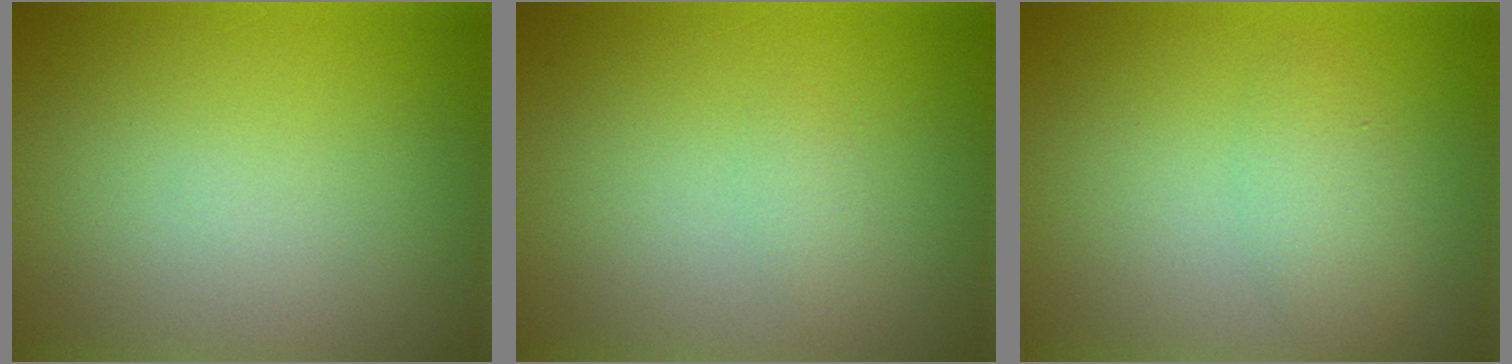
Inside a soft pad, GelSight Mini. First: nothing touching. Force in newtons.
{"total": 2.1, "press": 2.1, "slide": 0.2}
{"total": 2.2, "press": 2.2, "slide": 0.1}